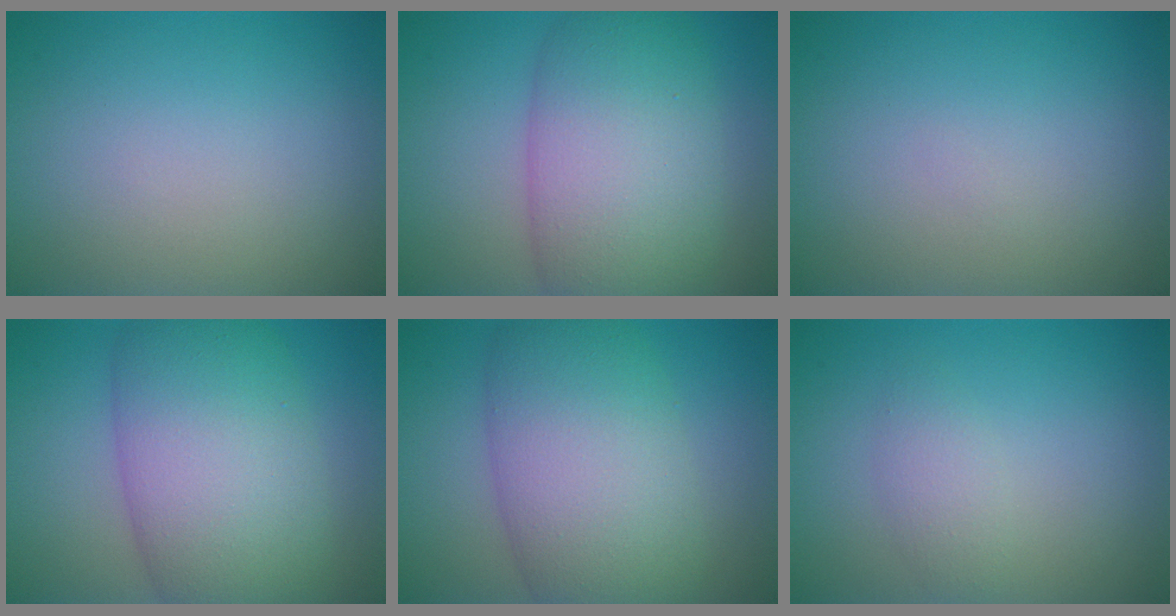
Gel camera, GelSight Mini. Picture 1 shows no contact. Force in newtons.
{"total": 10.2, "press": 10.2, "slide": 0.3}
{"total": 0.0}
{"total": 11.1, "press": 11.0, "slide": 0.6}
{"total": 10.2, "press": 10.2, "slide": 0.4}
{"total": 1.7, "press": 1.7, "slide": 0.0}